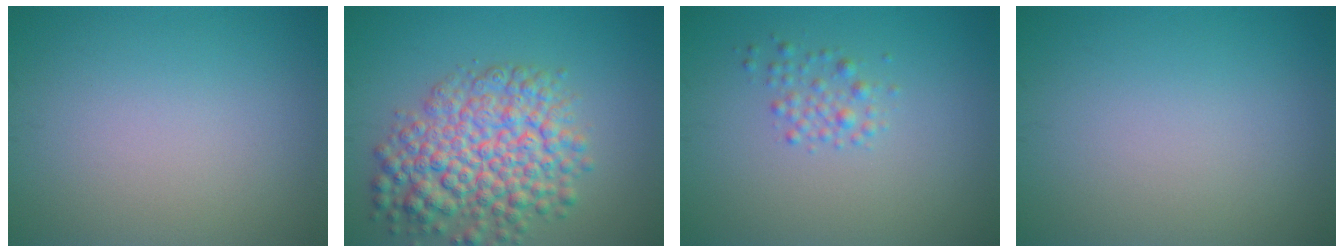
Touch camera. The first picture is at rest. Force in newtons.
{"total": 7.9, "press": 7.9, "slide": 0.3}
{"total": 1.6, "press": 1.6, "slide": 0.0}
{"total": 0.0}